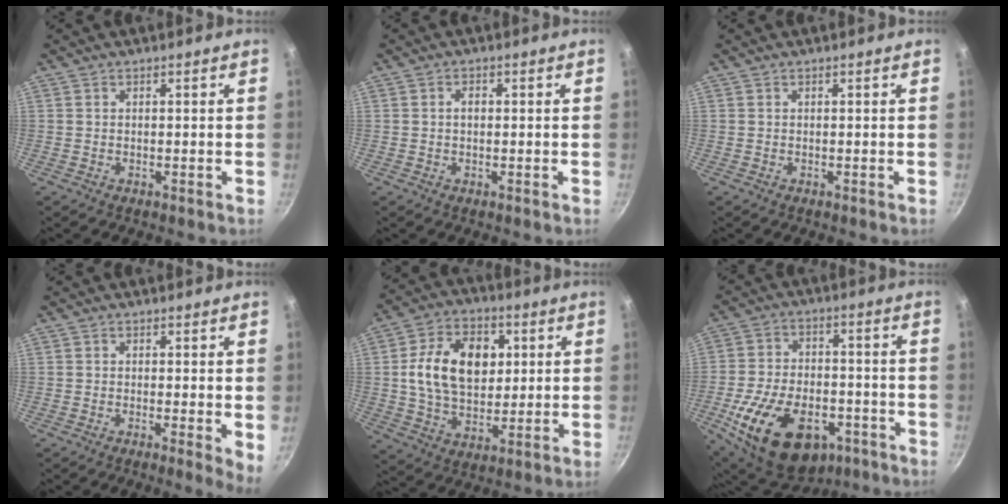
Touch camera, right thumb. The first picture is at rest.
{"total": 1.0, "force": [0.0, 0.6, 0.7], "torque": [-0.012, 0.003, 0.000]}
{"total": 0.0}
{"total": 3.6, "force": [-0.1, 0.8, 3.5], "torque": [-0.043, -0.011, -0.005]}
{"total": 16.2, "force": [2.9, 11.2, 11.3], "torque": [-0.163, 0.003, 0.045]}
{"total": 21.8, "force": [-8.5, 13.5, 14.8], "torque": [-0.238, 0.025, -0.125]}